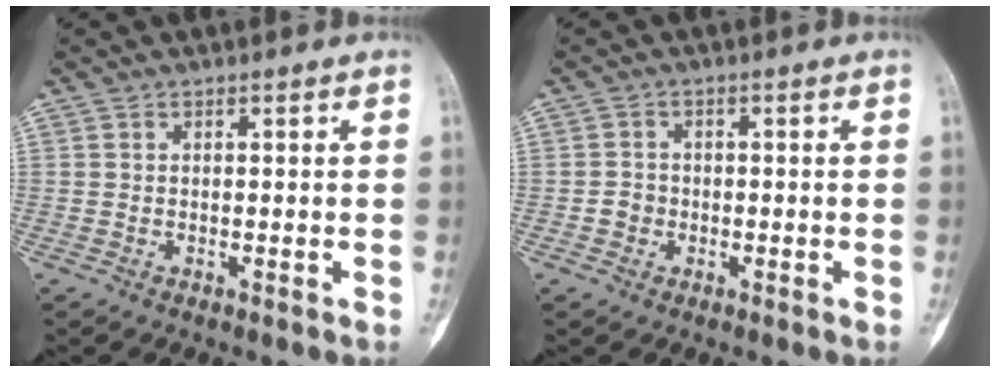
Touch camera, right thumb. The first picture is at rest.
{"total": 2.2, "force": [-0.7, 2.0, 0.6], "torque": [-0.001, 0.008, -0.015]}